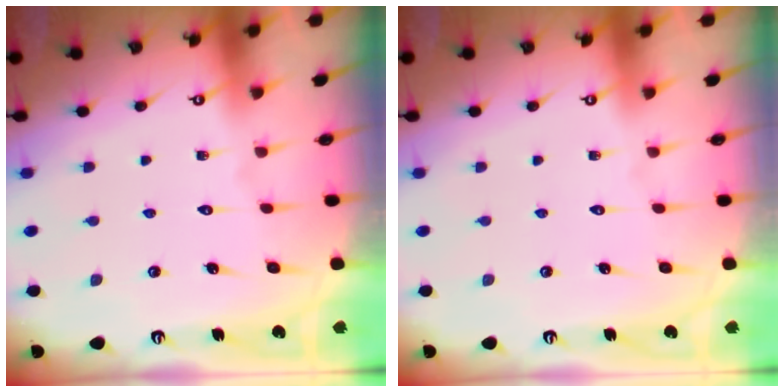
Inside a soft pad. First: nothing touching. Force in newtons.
{"total": 0.0}